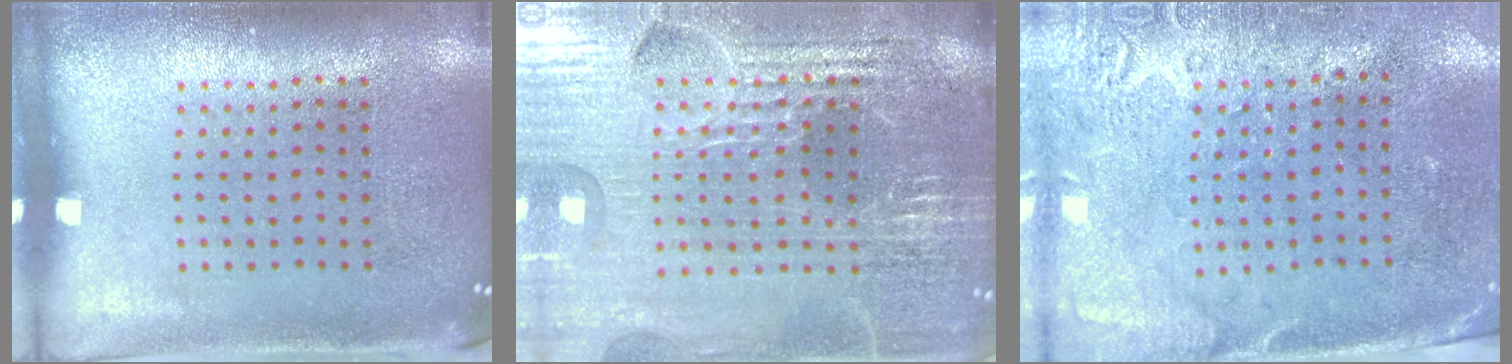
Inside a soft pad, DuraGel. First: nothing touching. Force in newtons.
{"total": 5.2, "press": 4.8, "slide": 2.0}
{"total": 2.7, "press": 2.3, "slide": 1.5}